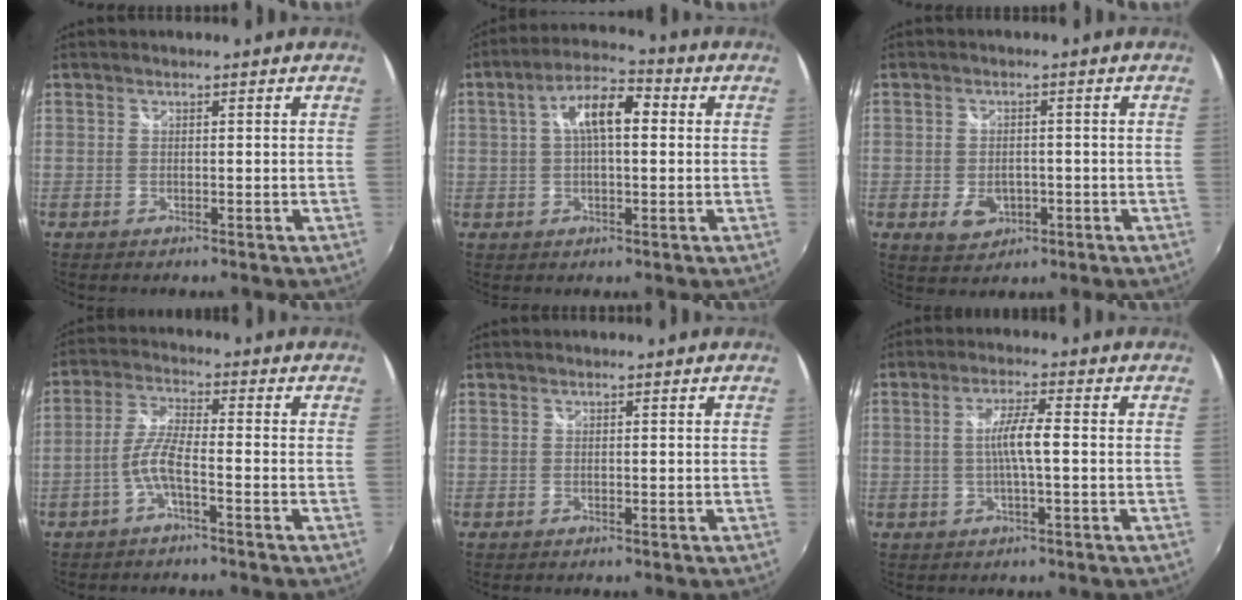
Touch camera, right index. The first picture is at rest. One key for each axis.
{"total": 9.1, "fx": 1.6, "fy": 3.8, "fz": 8.1, "tx": -0.147, "ty": 0.023, "tz": 0.024}
{"total": 5.4, "fx": -1.7, "fy": 4.0, "fz": 3.2, "tx": -0.063, "ty": -0.004, "tz": -0.020}
{"total": 5.2, "fx": -2.5, "fy": 0.7, "fz": 4.5, "tx": -0.102, "ty": 0.009, "tz": -0.047}
{"total": 0.0}
{"total": 5.0, "fx": -0.4, "fy": 0.1, "fz": 5.0, "tx": -0.093, "ty": 0.002, "tz": -0.006}